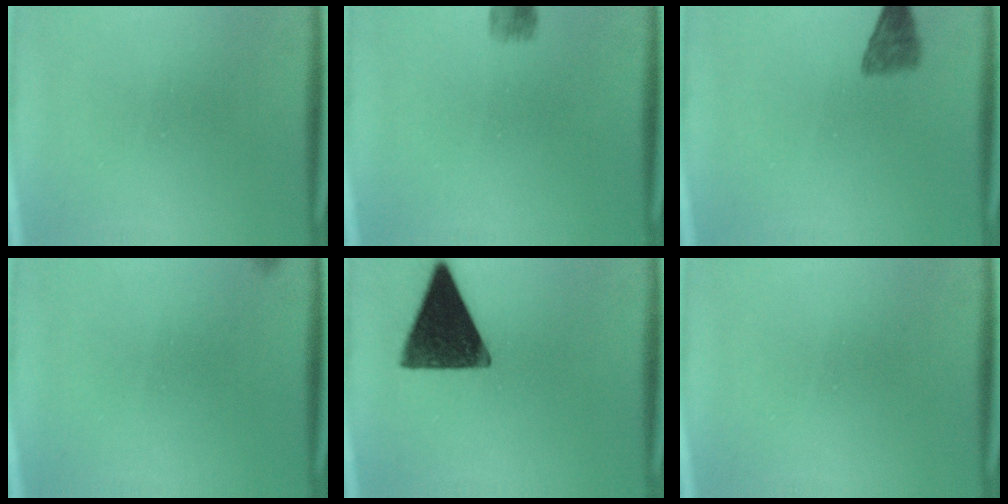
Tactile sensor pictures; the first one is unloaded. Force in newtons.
{"total": 1.3}
{"total": 3.3}
{"total": 0.6}
{"total": 14.8}
{"total": 0.0}